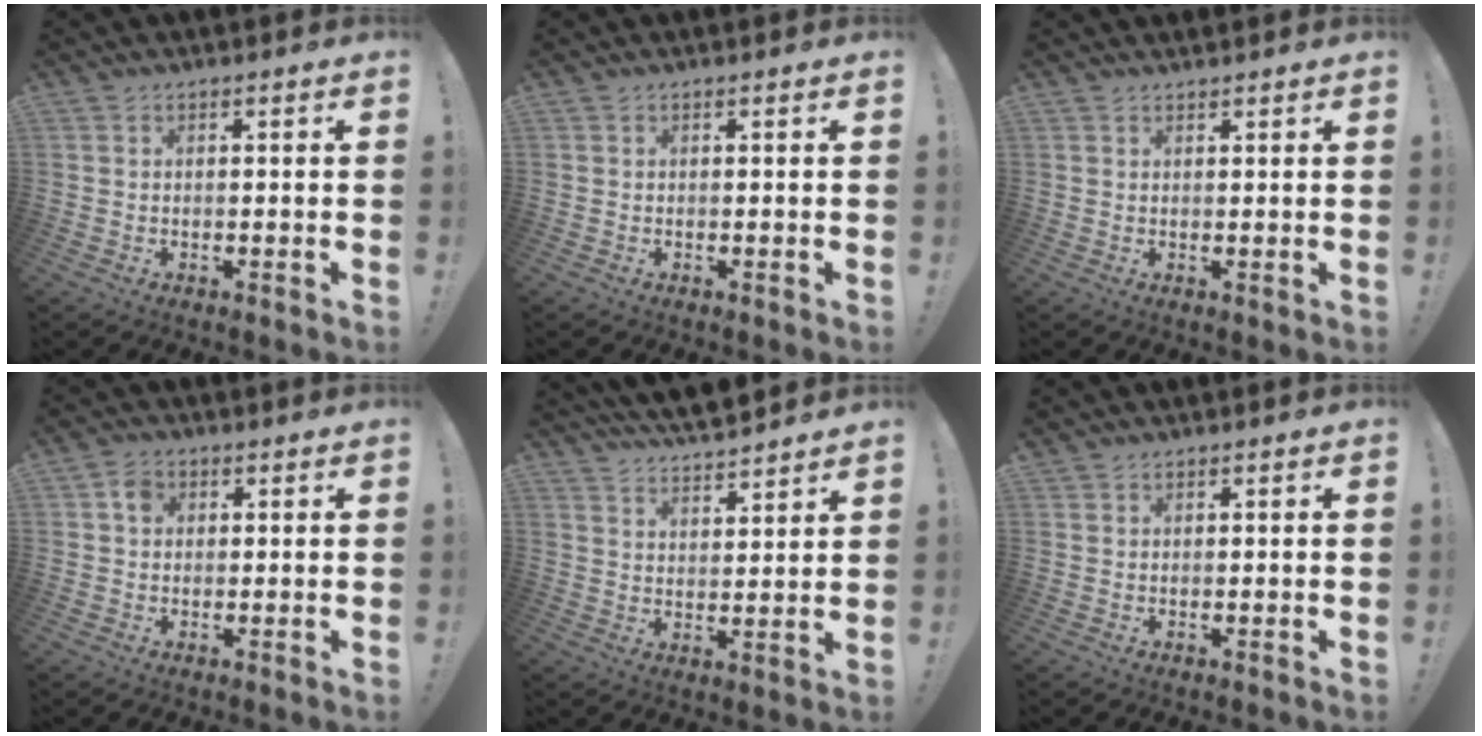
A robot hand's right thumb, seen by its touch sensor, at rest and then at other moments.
{"total": 0.0}
{"total": 1.1, "force": [1.0, 0.2, 0.1], "torque": [0.003, -0.006, 0.019]}
{"total": 3.8, "force": [1.0, 3.1, 2.0], "torque": [-0.029, 0.006, 0.017]}
{"total": 7.0, "force": [6.5, 1.7, 1.9], "torque": [-0.041, -0.057, 0.118]}
{"total": 0.7, "force": [0.7, 0.3, 0.1], "torque": [0.005, -0.002, 0.012]}